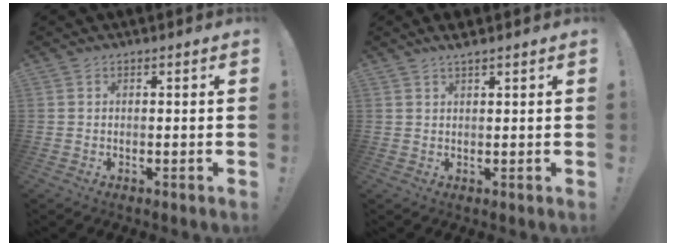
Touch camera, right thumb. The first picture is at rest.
{"total": 2.4, "force": [2.1, -0.1, 1.3], "torque": [-0.021, -0.010, 0.035]}